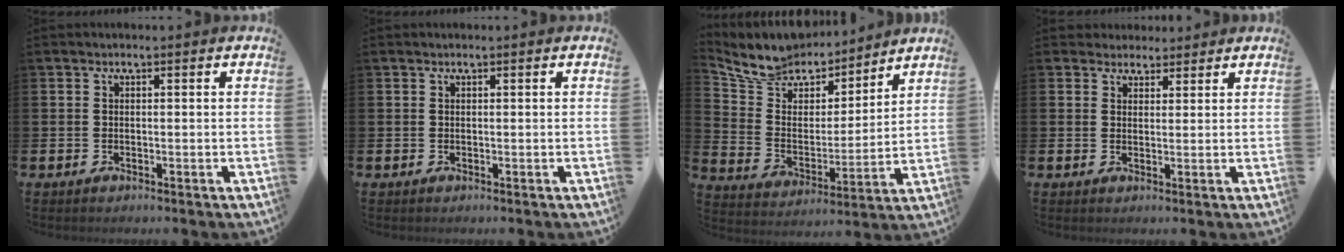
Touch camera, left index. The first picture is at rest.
{"total": 0.0}
{"total": 9.5, "force": [8.8, 3.4, 0.5], "torque": [-0.064, -0.071, 0.162]}
{"total": 3.1, "force": [2.7, 1.4, -0.3], "torque": [0.011, -0.012, 0.046]}